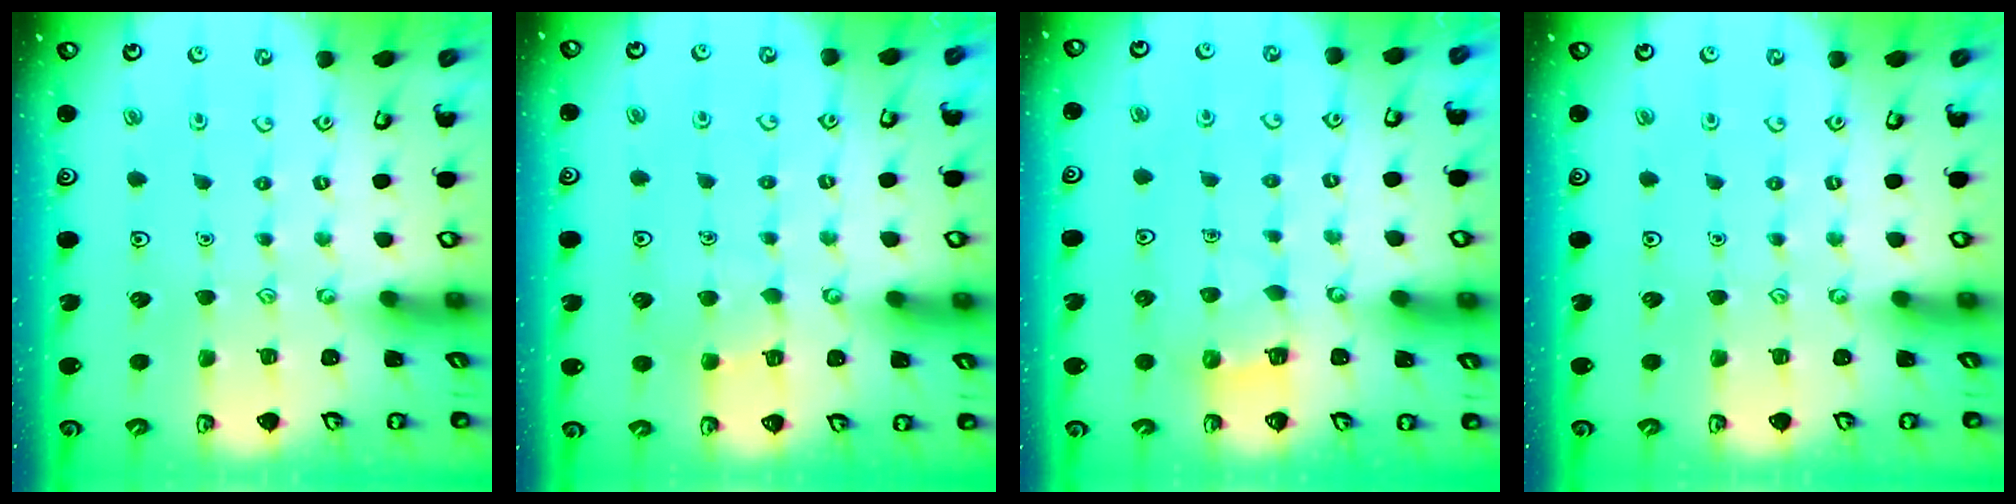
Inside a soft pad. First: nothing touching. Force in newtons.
{"total": 5.7, "press": 5.7, "slide": 0.5}
{"total": 5.4, "press": 5.4, "slide": 0.4}
{"total": 0.0}